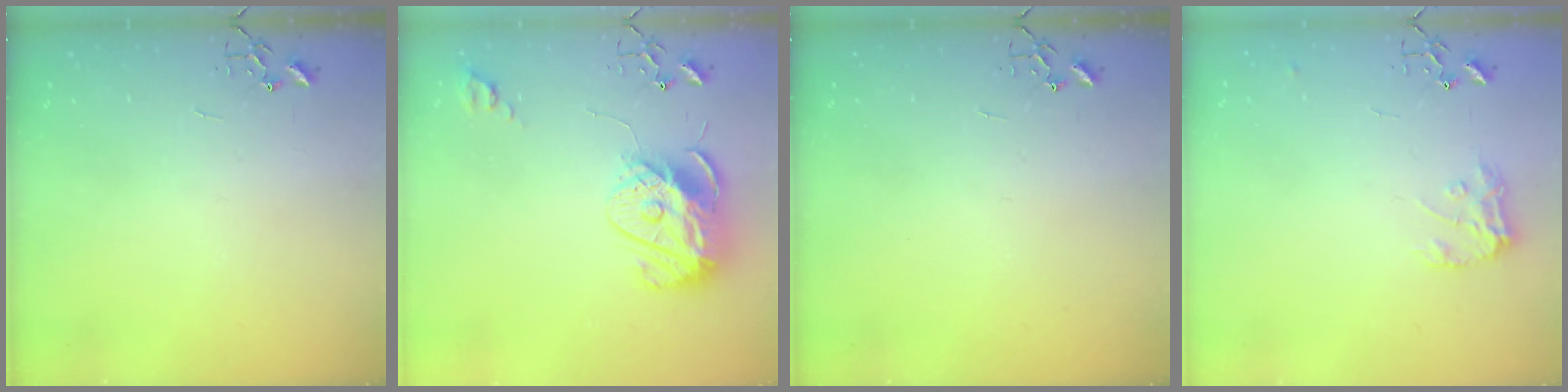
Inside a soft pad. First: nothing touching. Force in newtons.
{"total": 13.9, "press": 13.8, "slide": 1.3}
{"total": 0.0}
{"total": 9.8, "press": 9.8, "slide": 0.6}